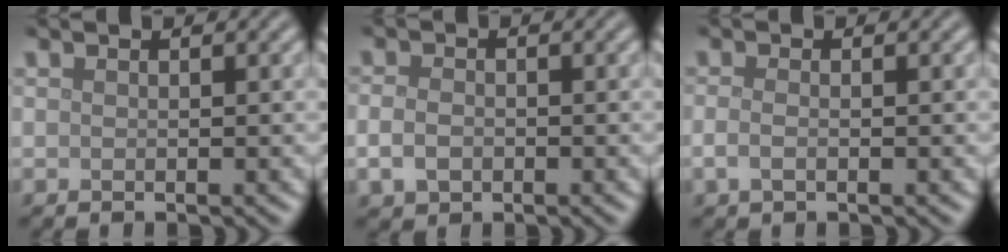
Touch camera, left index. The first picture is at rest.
{"total": 2.2, "force": [-0.6, 1.6, 1.3], "torque": [-0.027, -0.003, -0.016]}
{"total": 1.3, "force": [-0.4, 0.6, 1.1], "torque": [-0.027, -0.002, -0.012]}